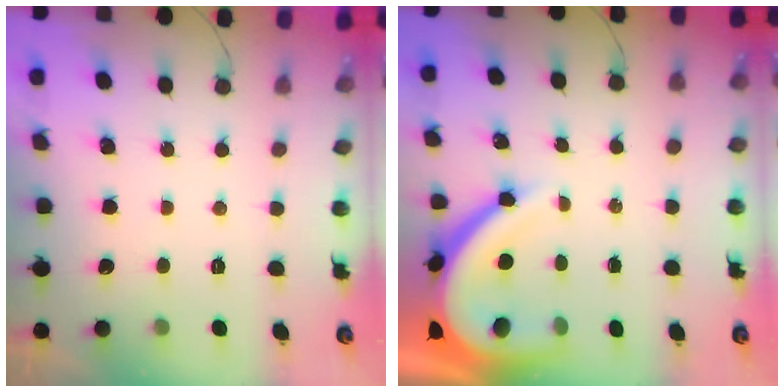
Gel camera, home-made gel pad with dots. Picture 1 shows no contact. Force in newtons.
{"total": 13.6, "press": 13.5, "slide": 1.7}